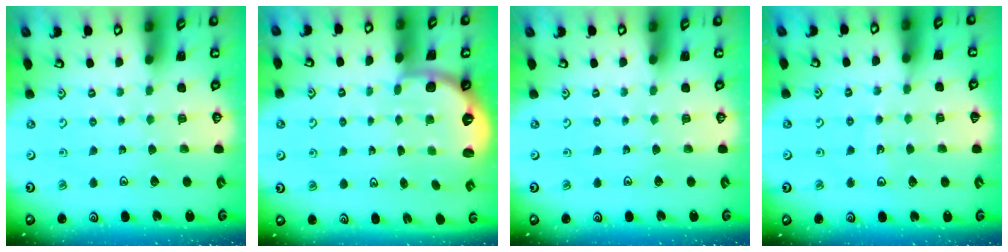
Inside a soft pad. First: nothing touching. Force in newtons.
{"total": 2.8, "press": 2.0, "slide": 2.0}
{"total": 0.0}
{"total": 7.8, "press": 7.5, "slide": 1.9}